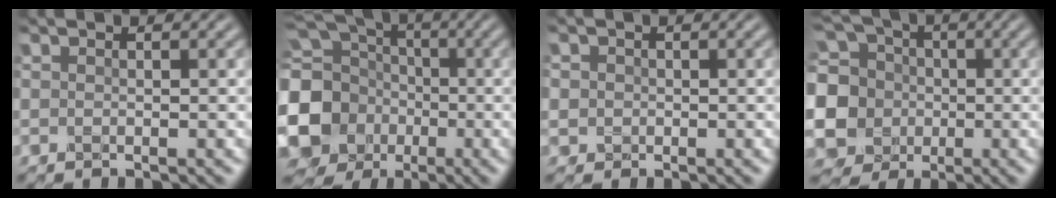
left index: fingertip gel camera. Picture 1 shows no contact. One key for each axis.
{"total": 17.9, "fx": -3.5, "fy": 16.4, "fz": 6.4, "tx": -0.169, "ty": -0.011, "tz": -0.109}
{"total": 2.1, "fx": 0.4, "fy": 2.0, "fz": 0.7, "tx": -0.009, "ty": 0.010, "tz": 0.003}
{"total": 14.7, "fx": -1.2, "fy": 13.9, "fz": 4.6, "tx": -0.155, "ty": 0.014, "tz": -0.054}